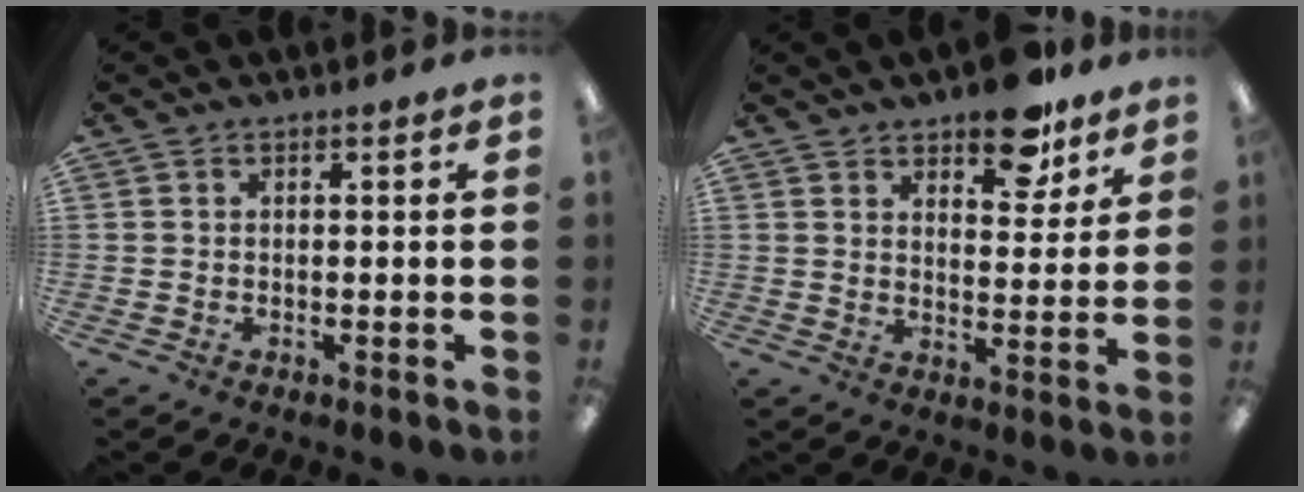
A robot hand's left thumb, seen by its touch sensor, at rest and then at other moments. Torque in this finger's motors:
{"motor_torque": [1.30, 0.55, 1.25, -0.64, 0.02]}